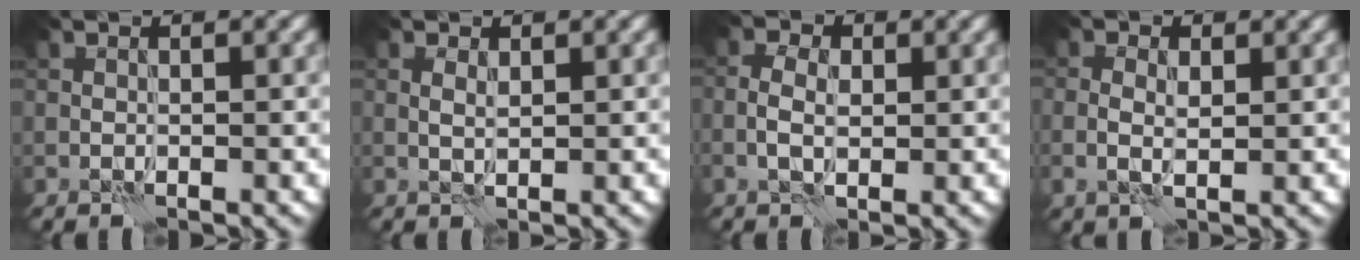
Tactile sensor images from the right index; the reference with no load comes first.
{"total": 1.0, "force": [0.4, 0.4, 0.8], "torque": [-0.018, 0.000, 0.009]}
{"total": 2.8, "force": [-0.1, 1.8, 2.2], "torque": [-0.042, 0.005, -0.009]}
{"total": 2.2, "force": [0.3, 1.2, 1.8], "torque": [-0.038, 0.002, 0.003]}